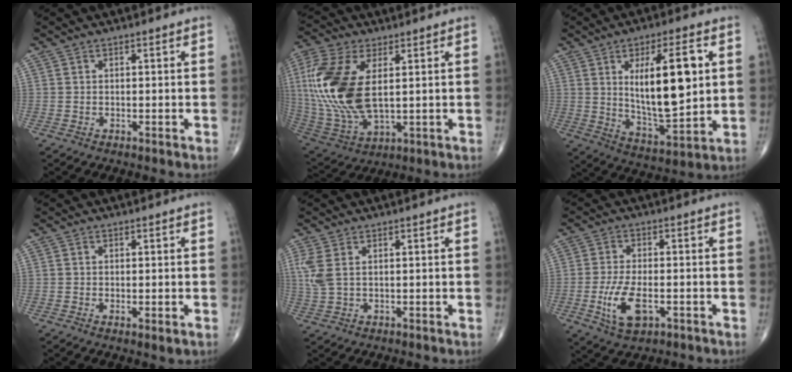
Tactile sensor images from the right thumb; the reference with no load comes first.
{"total": 19.9, "force": [2.9, 10.1, 16.9], "torque": [-0.386, -0.015, 0.062]}
{"total": 17.4, "force": [3.5, 6.0, 16.0], "torque": [-0.240, -0.022, 0.067]}
{"total": 1.9, "force": [-0.4, 0.6, 1.8], "torque": [-0.033, -0.007, -0.006]}
{"total": 4.2, "force": [1.2, 1.9, 3.6], "torque": [-0.107, 0.006, 0.033]}
{"total": 8.2, "force": [-2.5, 3.9, 6.8], "torque": [-0.138, 0.001, -0.041]}